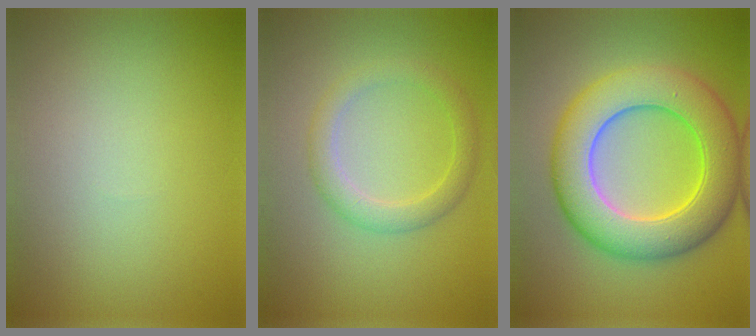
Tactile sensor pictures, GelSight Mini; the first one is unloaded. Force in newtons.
{"total": 2.7, "press": 2.7, "slide": 0.1}
{"total": 9.9, "press": 9.8, "slide": 0.3}